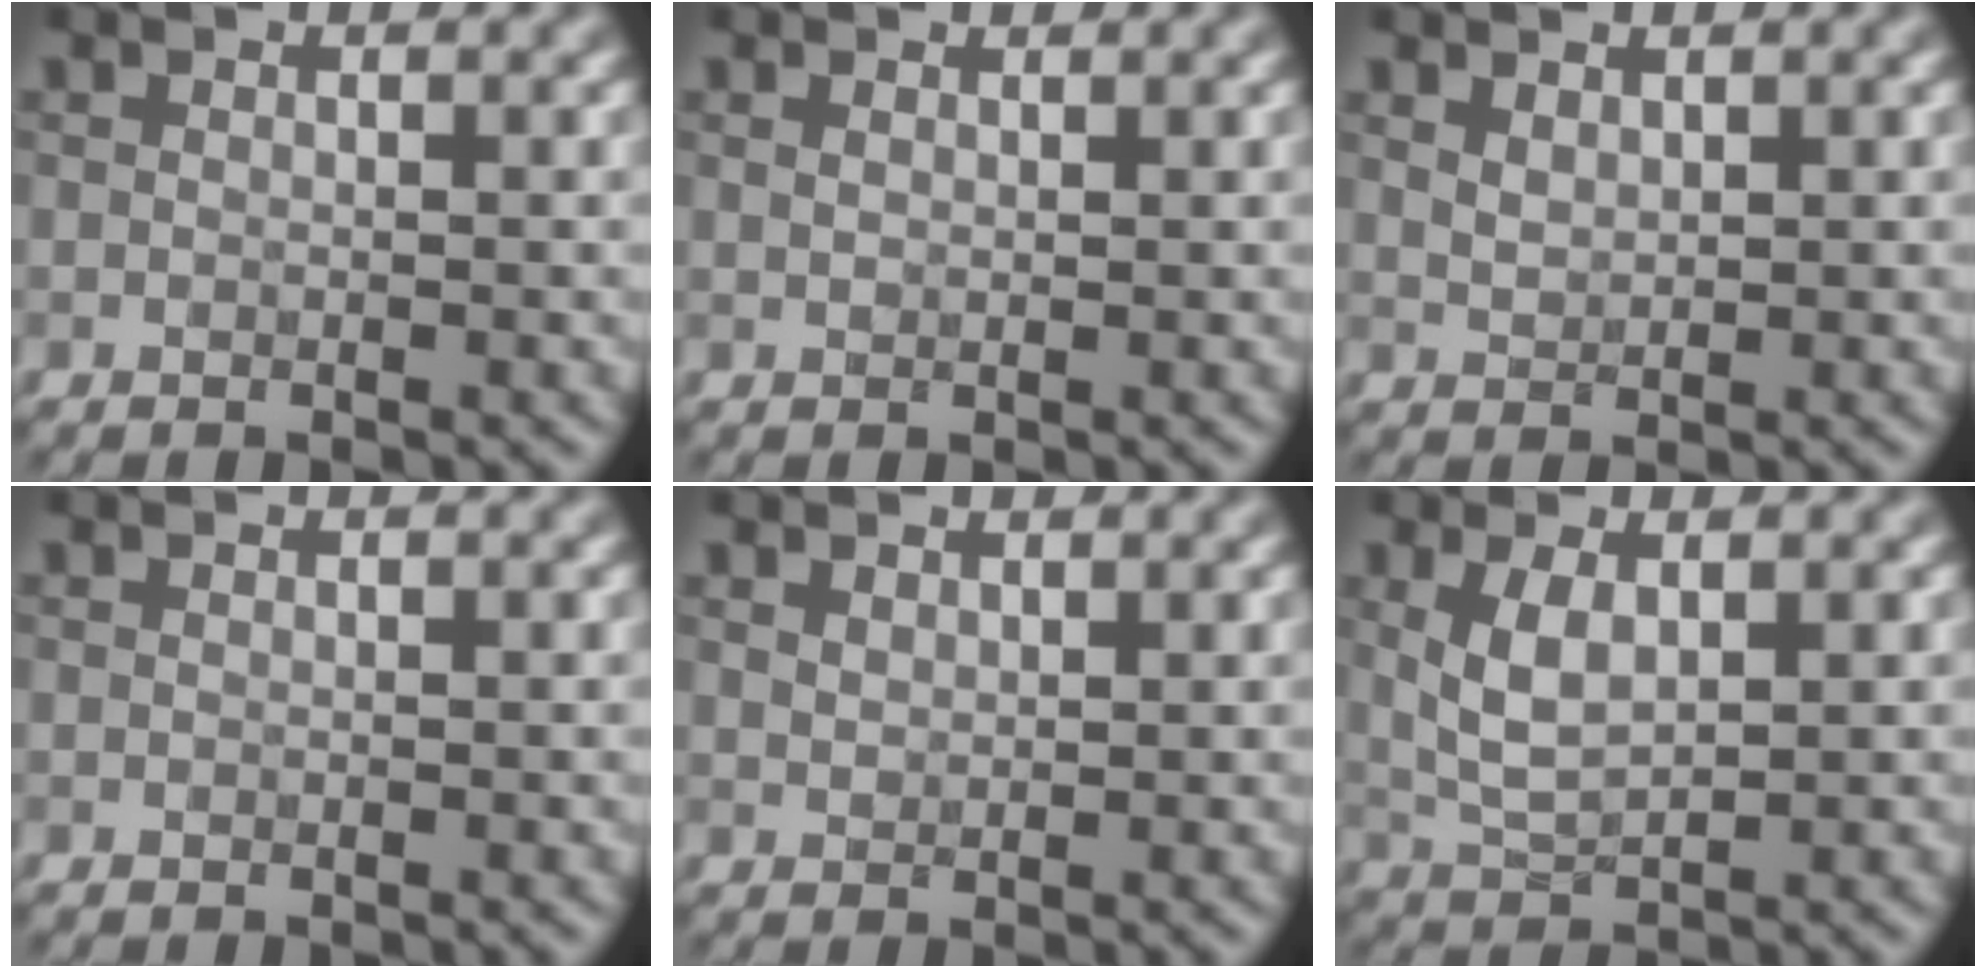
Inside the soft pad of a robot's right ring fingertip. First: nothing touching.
{"total": 0.8, "force": [0.5, 0.4, 0.4], "torque": [-0.012, 0.002, 0.011]}
{"total": 1.3, "force": [0.9, 0.7, 0.7], "torque": [-0.018, -0.001, 0.023]}
{"total": 0.0}
{"total": 1.3, "force": [1.1, 0.7, 0.4], "torque": [-0.012, 0.002, 0.023]}
{"total": 3.3, "force": [0.9, 1.4, 2.9], "torque": [-0.067, 0.000, 0.022]}